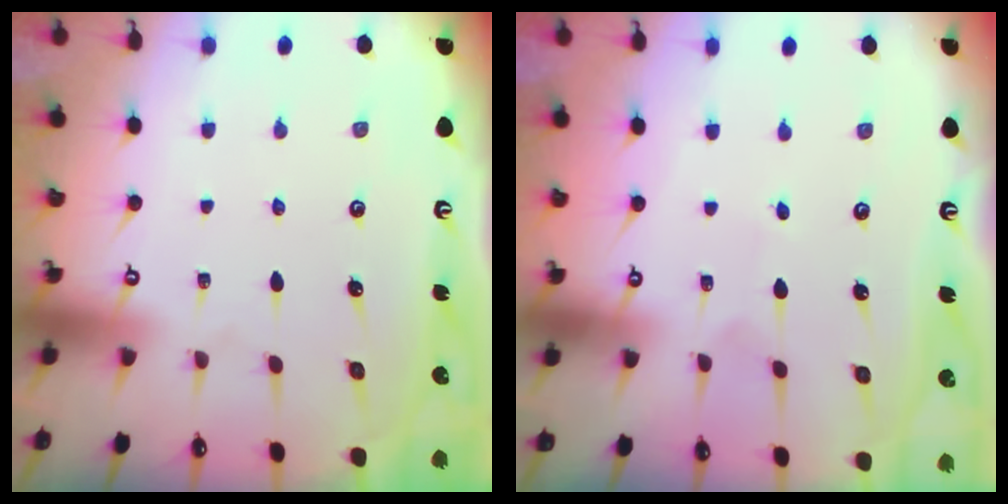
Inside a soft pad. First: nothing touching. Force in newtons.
{"total": 1.2, "press": 1.2, "slide": 0.1}